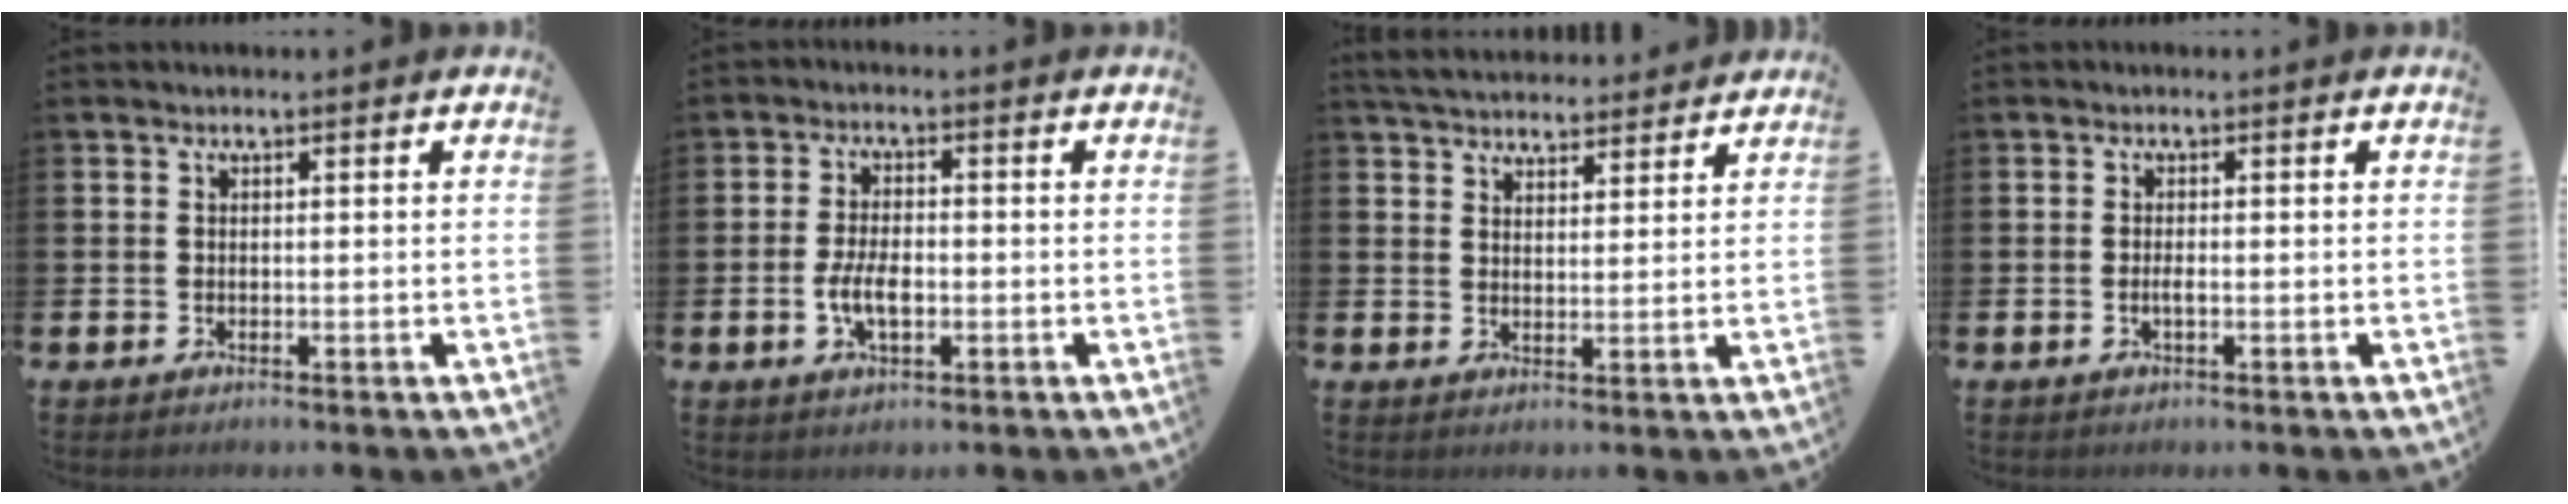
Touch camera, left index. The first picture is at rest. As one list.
[{"total": 4.3, "force": [-0.9, 2.1, 3.7], "torque": [-0.066, 0.001, -0.018]}, {"total": 5.1, "force": [5.0, 1.0, 0.5], "torque": [-0.021, -0.025, 0.090]}, {"total": 0.7, "force": [-0.3, 0.1, 0.6], "torque": [-0.013, -0.003, -0.004]}]